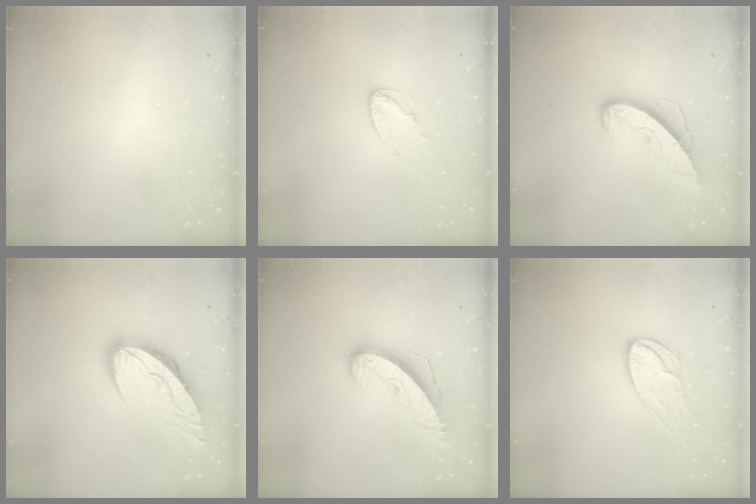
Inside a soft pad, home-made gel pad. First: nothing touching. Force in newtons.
{"total": 5.3, "press": 5.2, "slide": 0.6}
{"total": 8.5, "press": 8.5, "slide": 0.6}
{"total": 12.0, "press": 11.9, "slide": 1.1}
{"total": 9.8, "press": 9.8, "slide": 0.4}
{"total": 11.2, "press": 11.1, "slide": 0.9}